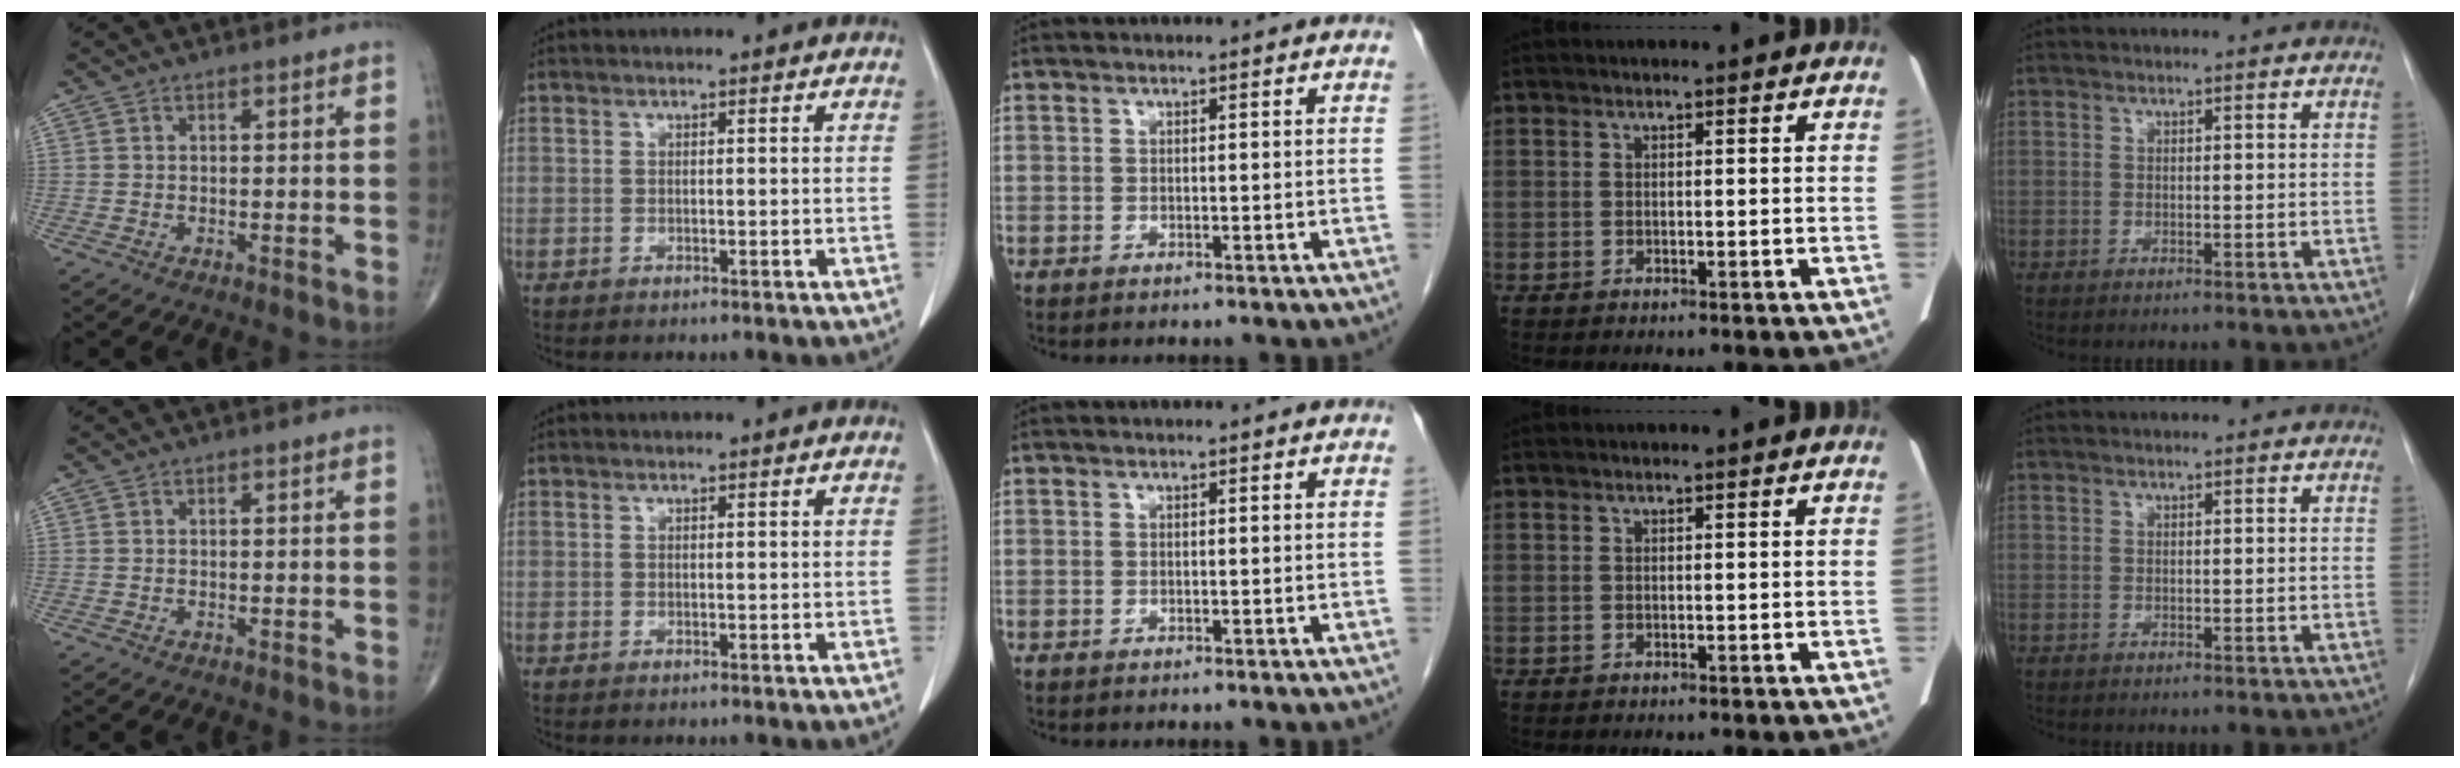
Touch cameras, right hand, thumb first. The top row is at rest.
{}